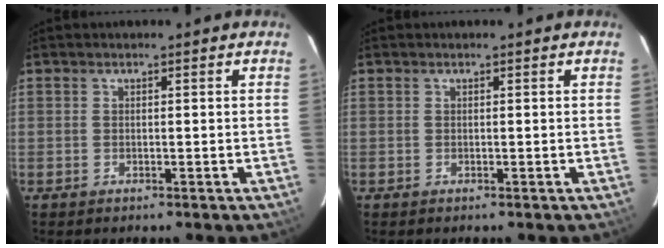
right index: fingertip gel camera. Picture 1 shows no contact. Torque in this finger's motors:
{"motor_torque": [0.00, 0.00, 0.00, 0.00]}